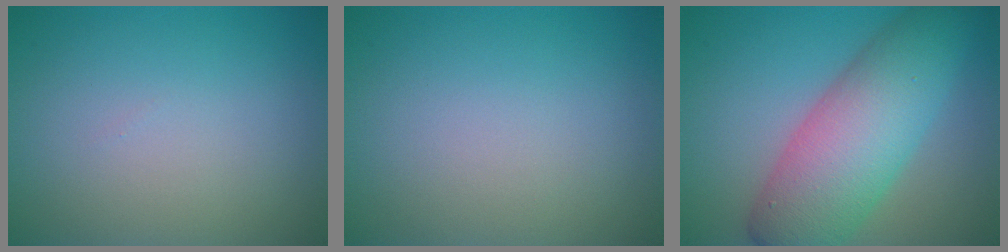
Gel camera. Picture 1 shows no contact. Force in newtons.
{"total": 0.0}
{"total": 9.5, "press": 9.5, "slide": 0.1}